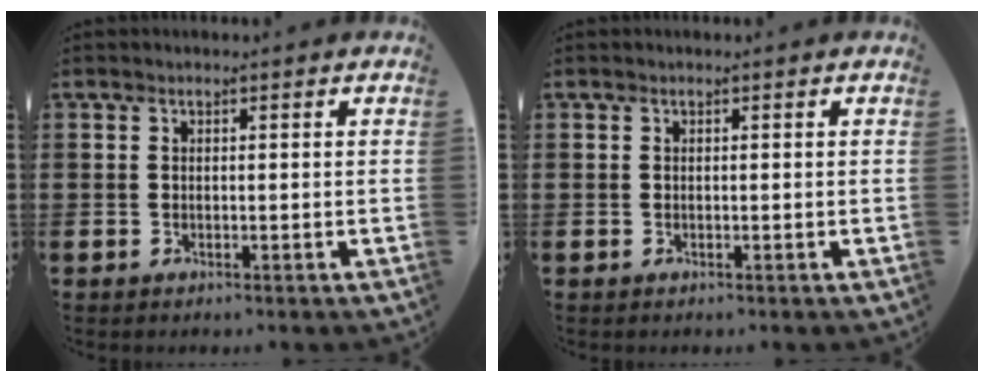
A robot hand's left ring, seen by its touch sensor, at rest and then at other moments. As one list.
[{"total": 0.0}]